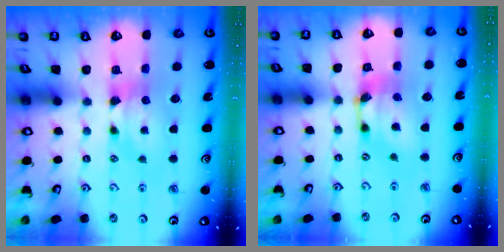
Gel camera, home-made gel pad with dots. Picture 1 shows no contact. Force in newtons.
{"total": 5.4, "press": 4.7, "slide": 2.6}